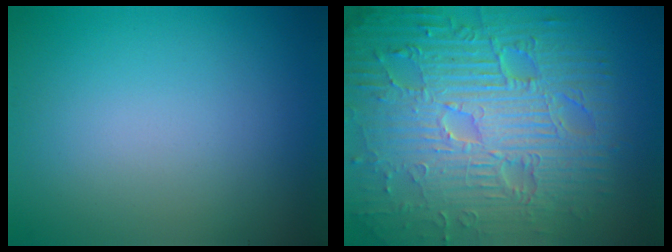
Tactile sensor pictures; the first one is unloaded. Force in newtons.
{"total": 12.5, "press": 7.9, "slide": 9.7}